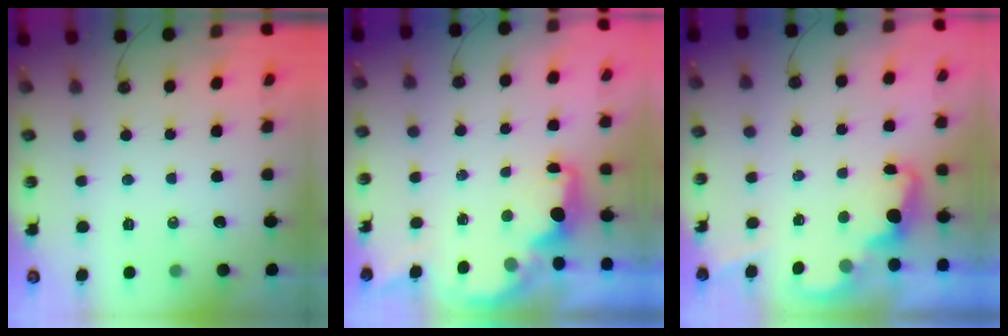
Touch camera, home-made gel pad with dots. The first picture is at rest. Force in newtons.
{"total": 2.1, "press": 2.0, "slide": 0.8}
{"total": 2.4, "press": 2.4, "slide": 0.5}